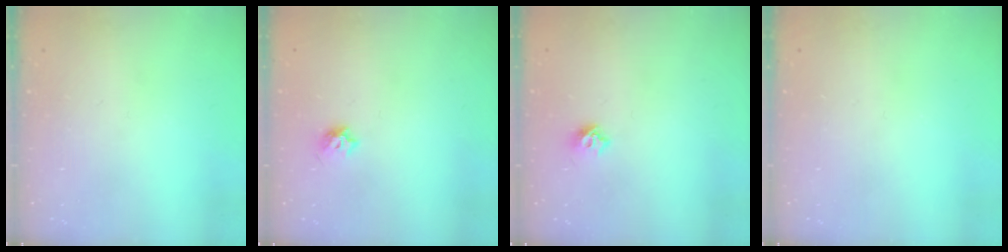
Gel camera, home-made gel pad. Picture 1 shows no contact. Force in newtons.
{"total": 5.2, "press": 5.1, "slide": 1.0}
{"total": 6.0, "press": 5.9, "slide": 0.9}
{"total": 0.0}